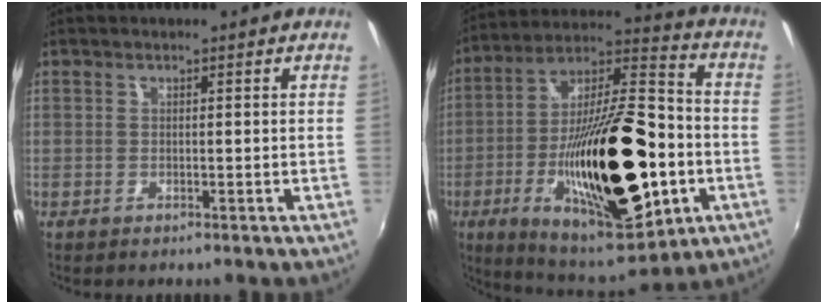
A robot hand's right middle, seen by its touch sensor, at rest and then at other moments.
{"total": 31.4, "force": [-8.2, 11.8, 27.9], "torque": [-0.498, -0.017, -0.116]}